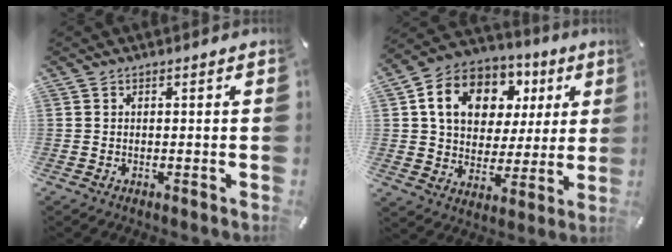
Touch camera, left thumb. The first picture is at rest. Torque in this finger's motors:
{"motor_torque": [2.65, 2.35, 1.59, -1.18, 0.23]}